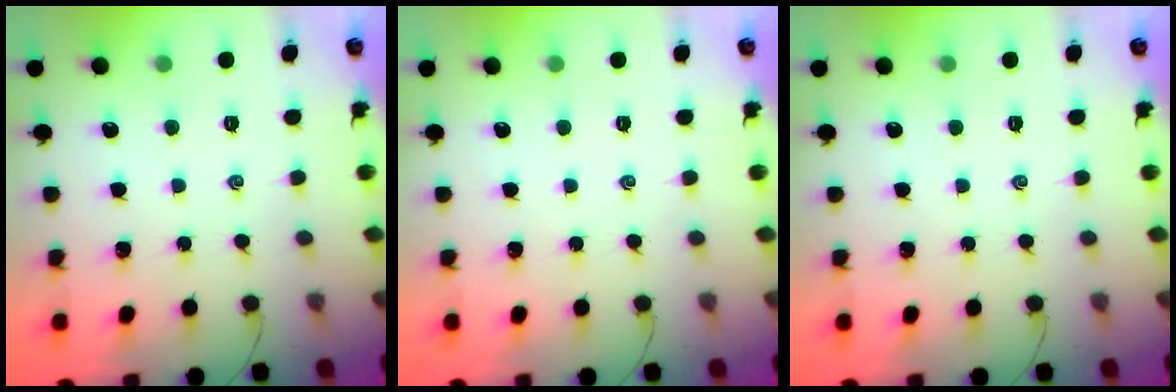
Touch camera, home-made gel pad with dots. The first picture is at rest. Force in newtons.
{"total": 0.0}
{"total": 0.0}